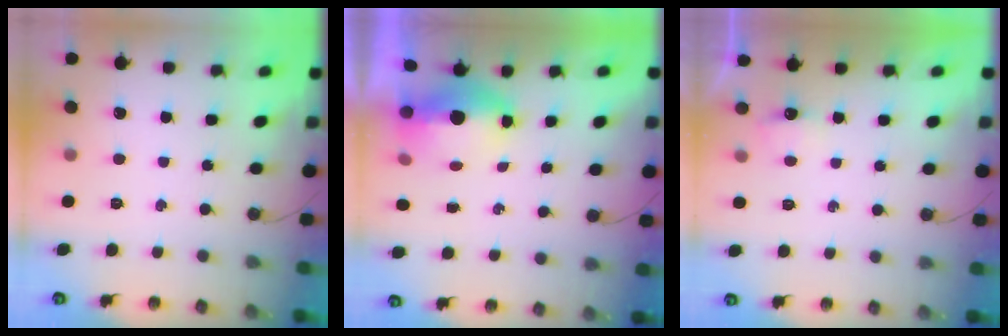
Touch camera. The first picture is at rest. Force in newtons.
{"total": 6.6, "press": 6.5, "slide": 1.1}
{"total": 3.3, "press": 3.2, "slide": 0.6}